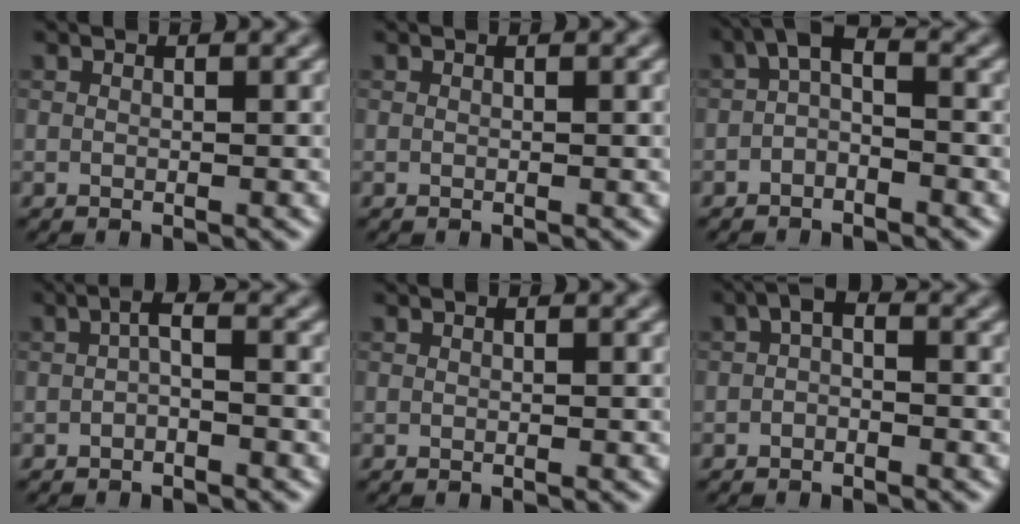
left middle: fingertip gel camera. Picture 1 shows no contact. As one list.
[{"total": 0.0}, {"total": 2.3, "force": [-0.6, 1.2, 1.9], "torque": [-0.036, 0.009, -0.019]}, {"total": 1.4, "force": [-0.6, 0.4, 1.2], "torque": [-0.025, 0.004, -0.015]}, {"total": 0.0}, {"total": 1.3, "force": [-0.5, 0.7, 1.0], "torque": [-0.019, 0.004, -0.013]}]